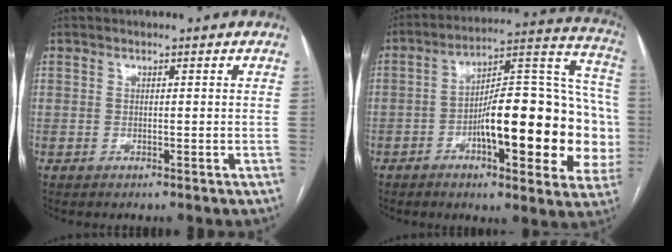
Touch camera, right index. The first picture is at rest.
{"total": 23.5, "force": [-4.7, 6.5, 22.1], "torque": [-0.251, 0.039, -0.056]}